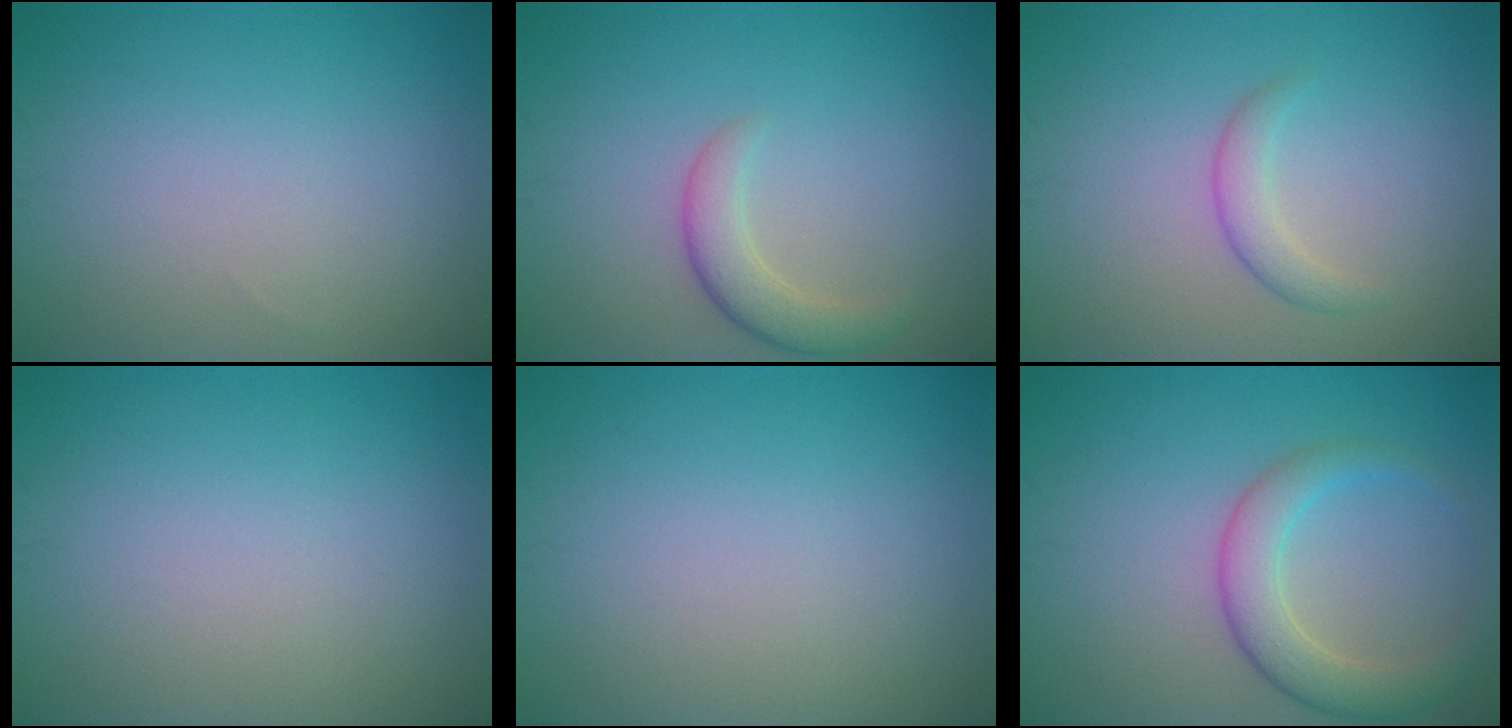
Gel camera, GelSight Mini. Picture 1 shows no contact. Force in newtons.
{"total": 2.8, "press": 2.7, "slide": 0.3}
{"total": 1.9, "press": 1.9, "slide": 0.1}
{"total": 0.0}
{"total": 0.0}
{"total": 4.1, "press": 4.1, "slide": 0.3}